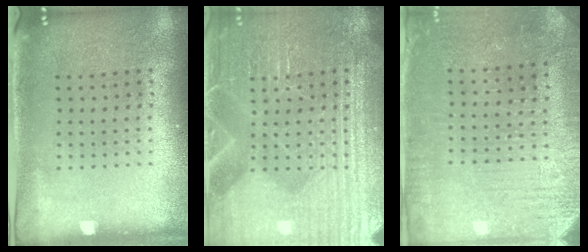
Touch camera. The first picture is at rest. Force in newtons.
{"total": 4.8, "press": 4.7, "slide": 0.6}
{"total": 2.9, "press": 2.8, "slide": 0.7}